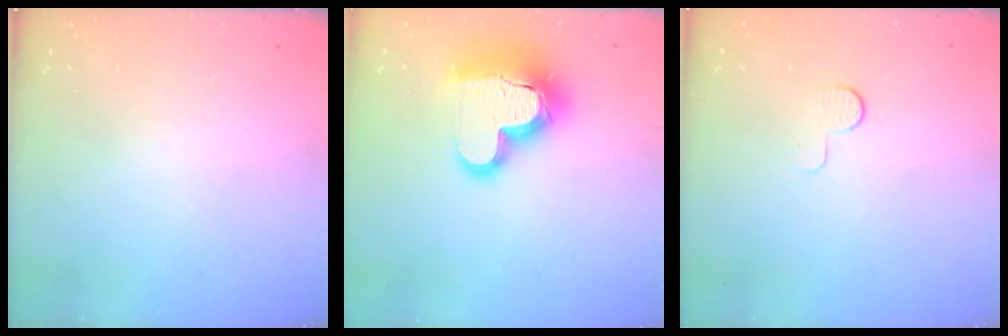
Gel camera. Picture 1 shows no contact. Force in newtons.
{"total": 20.1, "press": 20.1, "slide": 1.7}
{"total": 4.9, "press": 4.8, "slide": 0.5}